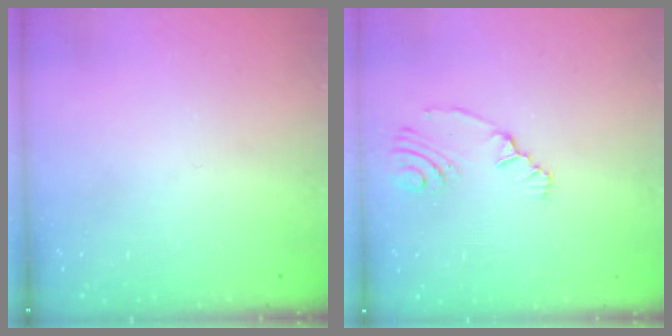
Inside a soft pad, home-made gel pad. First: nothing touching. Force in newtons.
{"total": 2.8, "press": 2.1, "slide": 1.9}